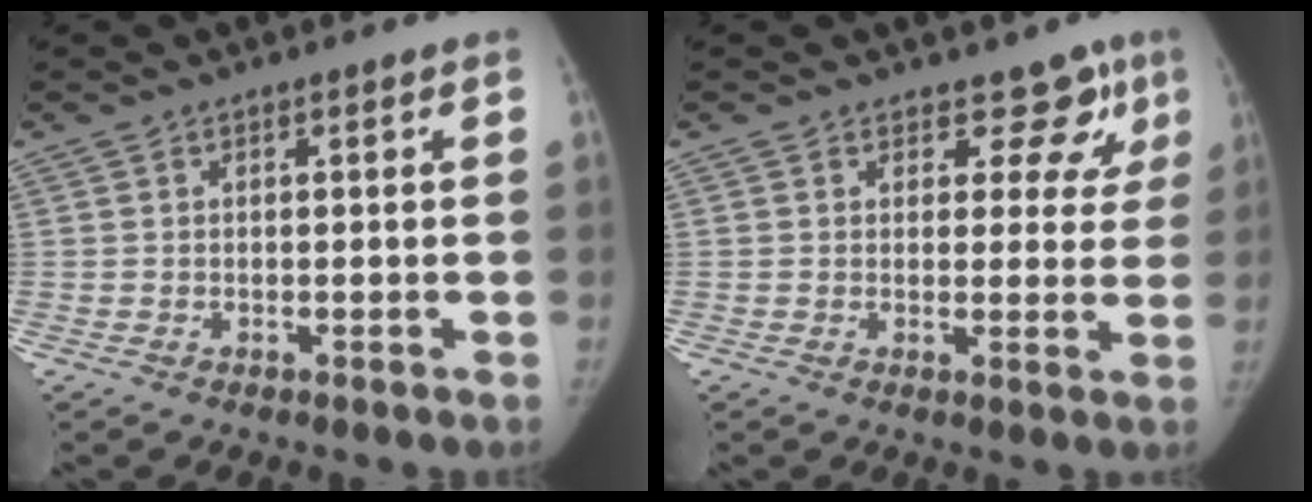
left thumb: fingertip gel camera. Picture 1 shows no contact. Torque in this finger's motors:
{"motor_torque": [-0.29, -0.08, -0.23, 0.00, -0.04]}